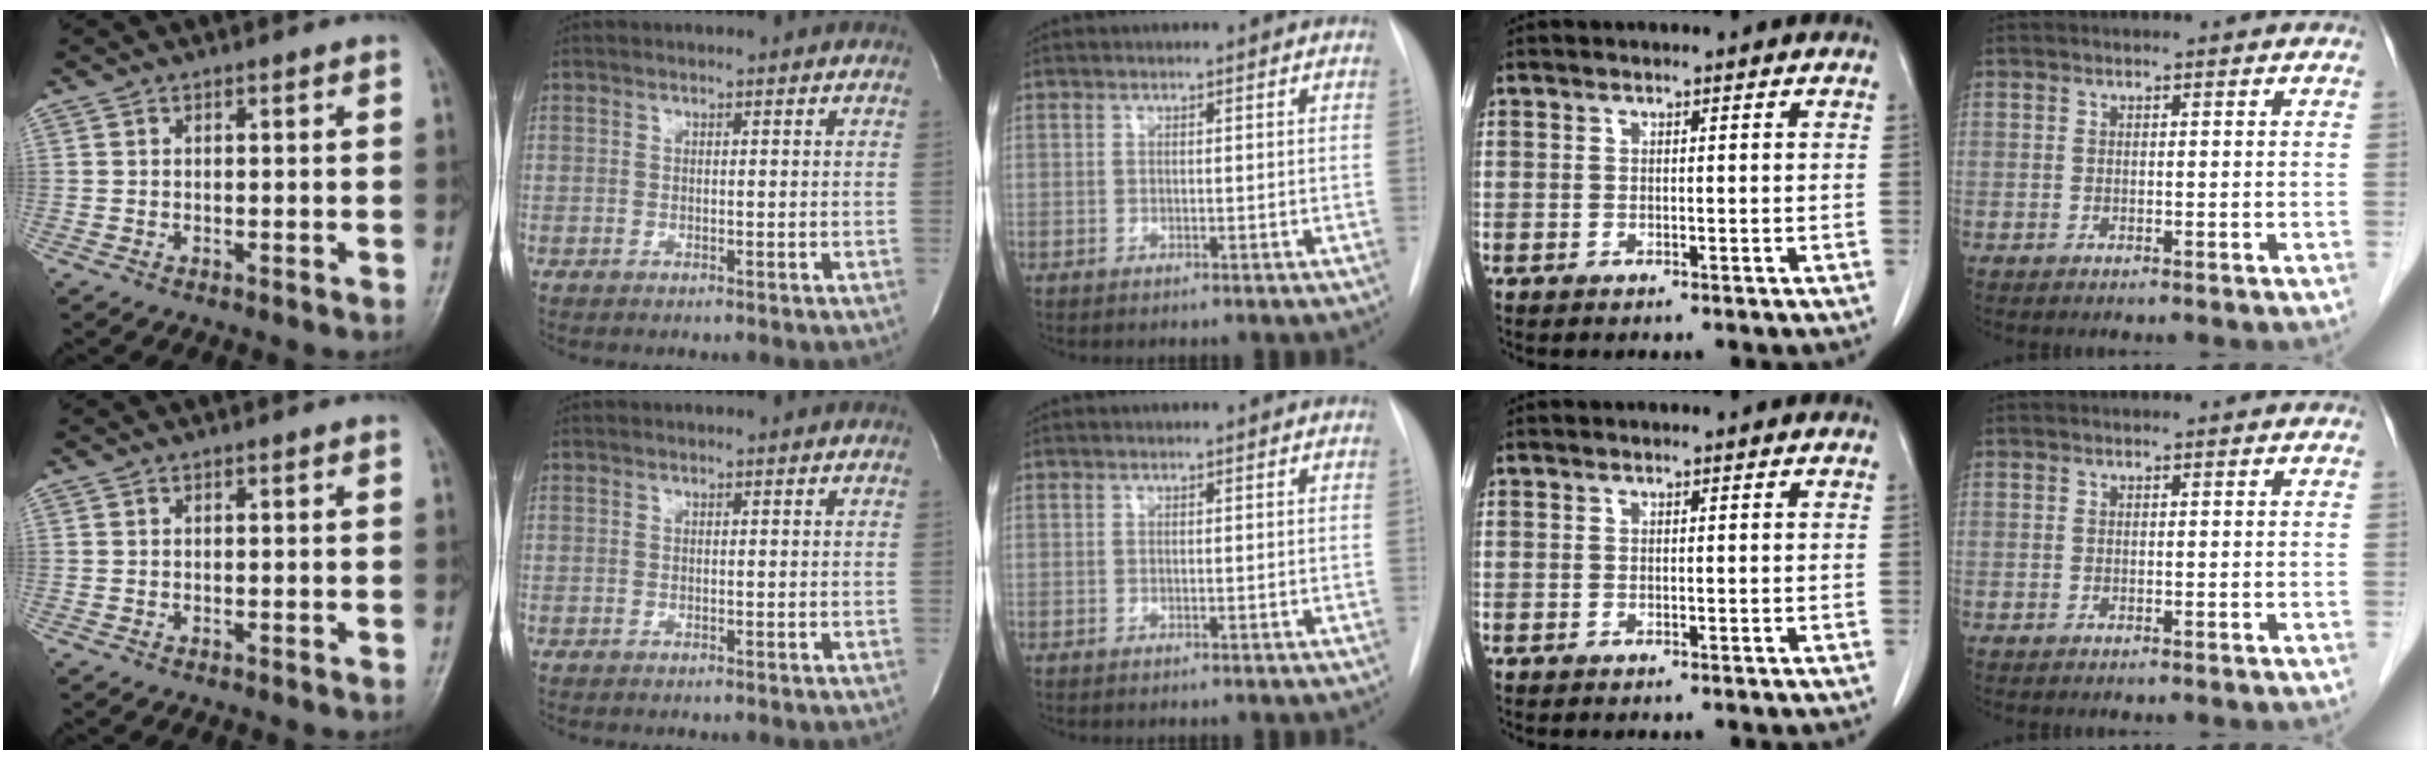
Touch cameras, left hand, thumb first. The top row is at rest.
{}